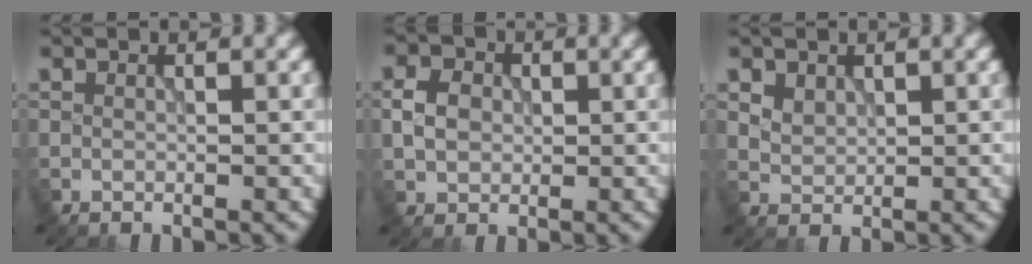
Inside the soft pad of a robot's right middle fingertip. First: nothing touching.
{"total": 2.7, "force": [0.1, 2.3, 1.4], "torque": [-0.029, 0.003, -0.002]}
{"total": 1.6, "force": [1.0, 1.1, 0.5], "torque": [-0.013, -0.006, 0.026]}